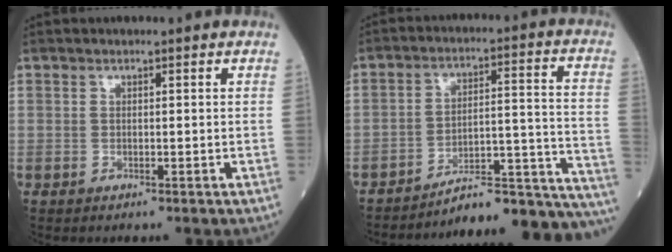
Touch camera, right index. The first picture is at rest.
{"total": 19.7, "force": [-18.9, 0.6, 5.5], "torque": [-0.013, 0.046, -0.258]}